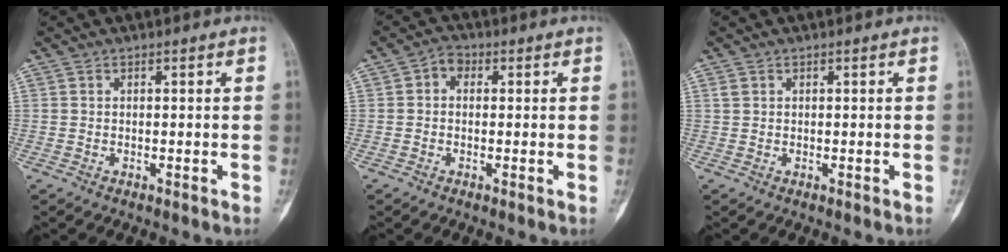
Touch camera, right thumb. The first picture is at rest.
{"total": 2.7, "force": [0.3, 2.2, 1.6], "torque": [-0.012, 0.009, -0.006]}
{"total": 0.9, "force": [0.4, 0.7, 0.4], "torque": [-0.005, 0.004, 0.008]}